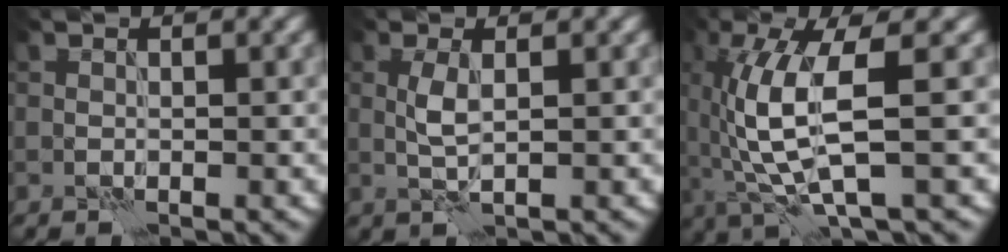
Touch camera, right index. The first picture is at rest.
{"total": 1.9, "force": [0.2, 0.5, 1.9], "torque": [-0.045, 0.004, 0.004]}
{"total": 7.0, "force": [-0.2, 1.7, 6.8], "torque": [-0.156, -0.001, 0.002]}